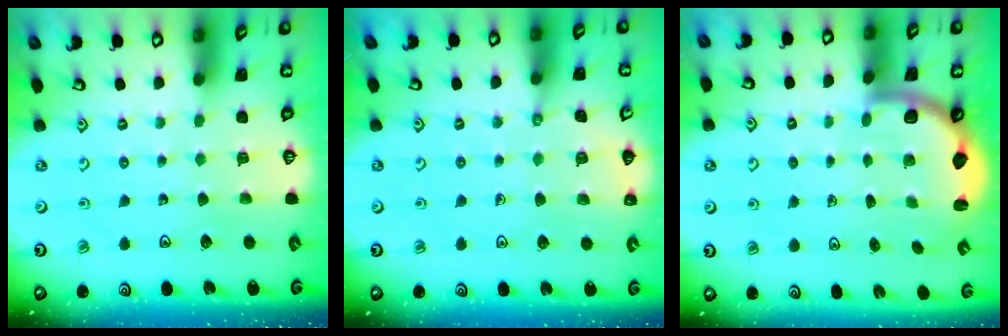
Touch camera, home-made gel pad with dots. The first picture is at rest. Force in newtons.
{"total": 6.9, "press": 6.5, "slide": 2.1}
{"total": 2.5, "press": 2.4, "slide": 0.7}